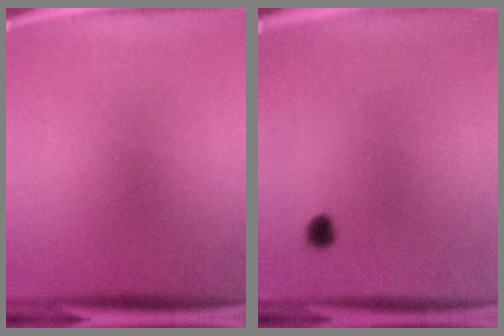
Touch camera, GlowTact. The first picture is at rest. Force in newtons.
{"total": 1.8}